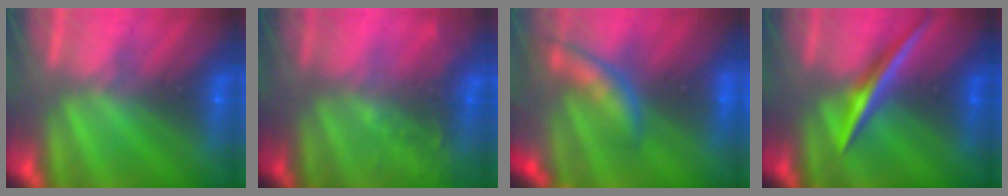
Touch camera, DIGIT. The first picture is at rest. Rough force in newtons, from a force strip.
{"total": 1.9}
{"total": 5.8}
{"total": 1.9}